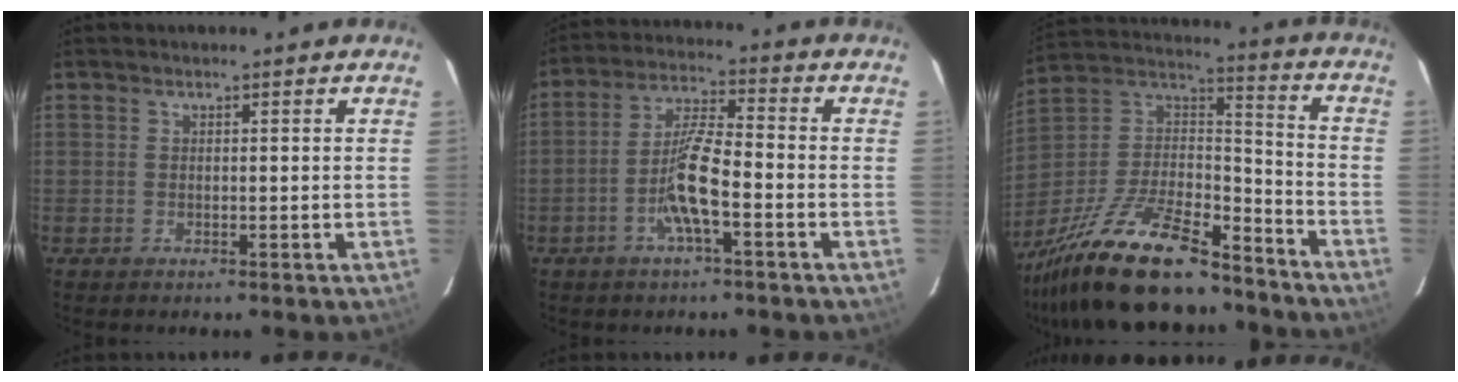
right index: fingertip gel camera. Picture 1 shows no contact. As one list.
[{"total": 8.1, "force": [-3.5, 1.0, 7.3], "torque": [-0.149, 0.005, -0.066]}, {"total": 26.2, "force": [-19.3, 8.2, 15.7], "torque": [-0.318, -0.014, -0.320]}]